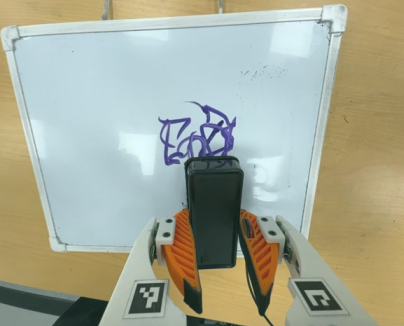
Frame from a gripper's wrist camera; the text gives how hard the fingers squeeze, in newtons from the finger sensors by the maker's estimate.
{"total": 8.1, "left": 7.0, "right": 9.2}